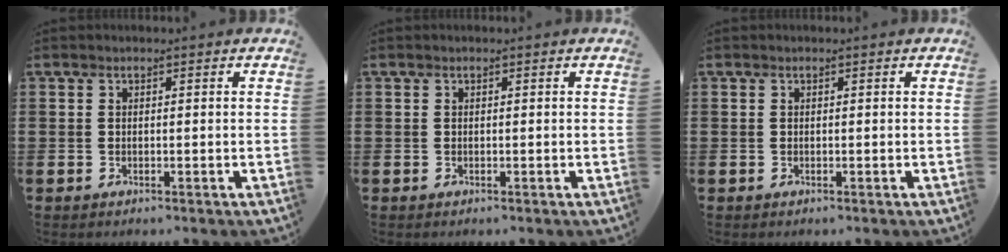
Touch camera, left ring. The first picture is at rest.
{"total": 0.0}
{"total": 0.0}